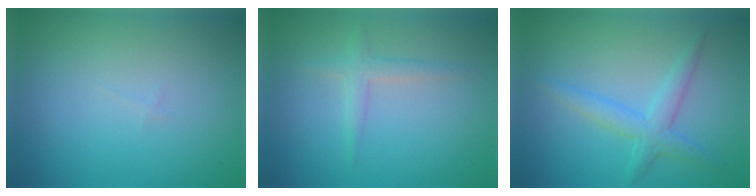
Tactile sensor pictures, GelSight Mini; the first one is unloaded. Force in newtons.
{"total": 1.5, "press": 1.5, "slide": 0.1}
{"total": 2.8, "press": 2.8, "slide": 0.1}